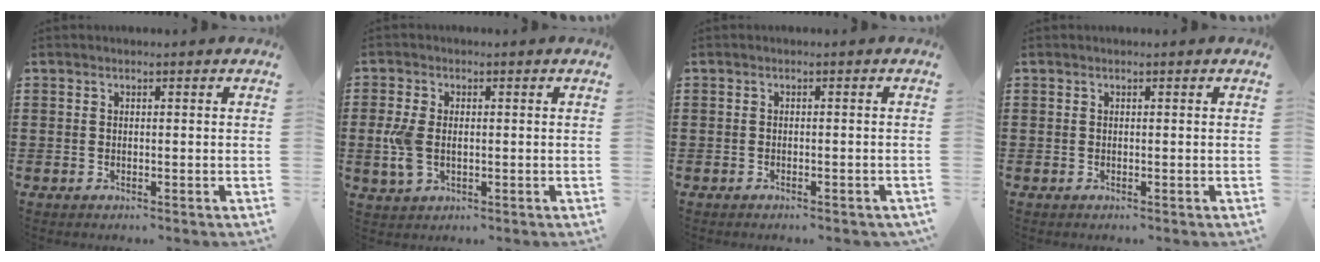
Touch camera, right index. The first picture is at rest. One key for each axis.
{"total": 4.4, "fx": -0.1, "fy": 2.8, "fz": 3.4, "tx": -0.089, "ty": 0.000, "tz": -0.008}
{"total": 0.7, "fx": -0.6, "fy": -0.1, "fz": 0.3, "tx": -0.009, "ty": -0.005, "tz": -0.011}
{"total": 0.0}